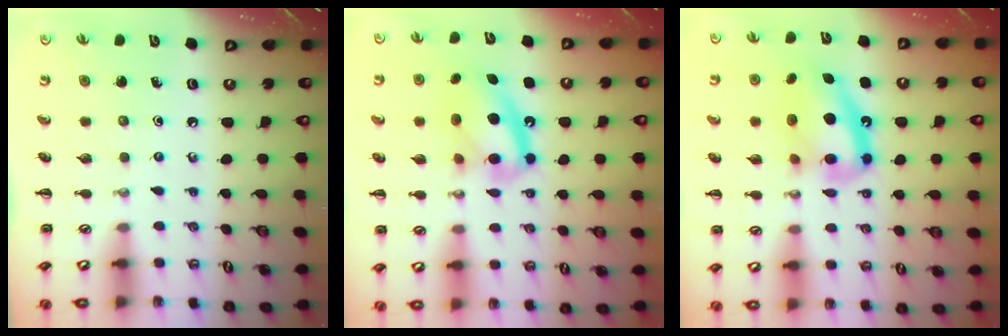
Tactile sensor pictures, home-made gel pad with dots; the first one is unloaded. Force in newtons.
{"total": 14.9, "press": 14.6, "slide": 3.1}
{"total": 15.3, "press": 14.8, "slide": 3.9}